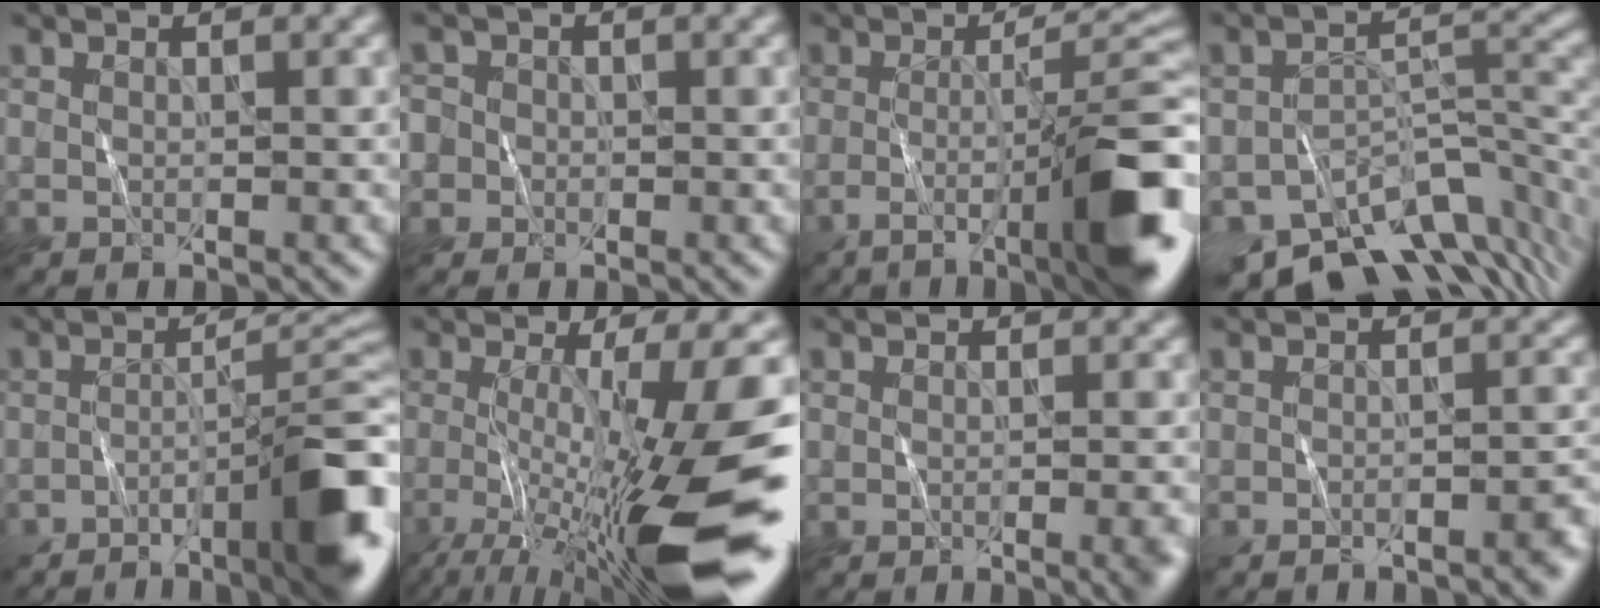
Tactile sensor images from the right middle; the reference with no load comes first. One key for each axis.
{"total": 3.2, "fx": -0.9, "fy": 3.1, "fz": 0.4, "tx": 0.004, "ty": 0.009, "tz": -0.035}
{"total": 10.9, "fx": -3.4, "fy": 2.4, "fz": 10.1, "tx": -0.138, "ty": 0.008, "tz": -0.050}
{"total": 10.1, "fx": -7.4, "fy": 4.0, "fz": 5.7, "tx": -0.070, "ty": -0.003, "tz": -0.115}
{"total": 7.8, "fx": -3.6, "fy": 1.3, "fz": 6.8, "tx": -0.084, "ty": 0.015, "tz": -0.063}
{"total": 12.9, "fx": -3.4, "fy": 2.6, "fz": 12.2, "tx": -0.184, "ty": -0.014, "tz": -0.054}
{"total": 2.6, "fx": -0.9, "fy": 0.8, "fz": 2.4, "tx": -0.023, "ty": -0.004, "tz": -0.015}
{"total": 2.1, "fx": -1.8, "fy": 0.2, "fz": 1.0, "tx": -0.002, "ty": 0.004, "tz": -0.033}